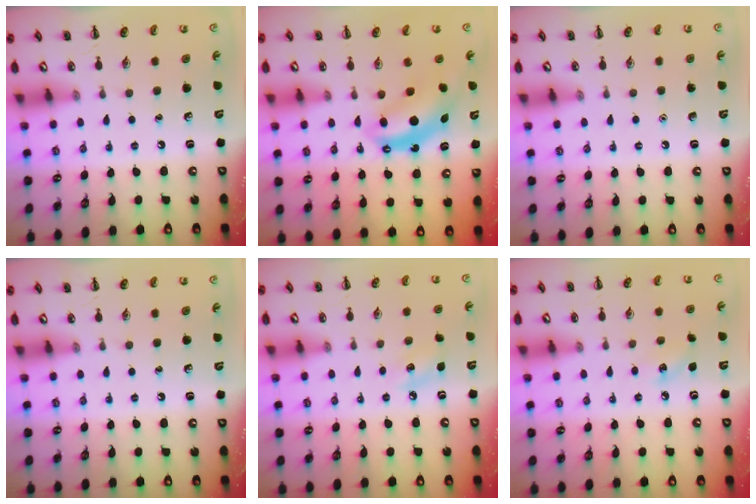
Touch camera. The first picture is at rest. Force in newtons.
{"total": 6.6, "press": 6.6, "slide": 0.5}
{"total": 1.6, "press": 1.6, "slide": 0.1}
{"total": 0.0}
{"total": 6.3, "press": 6.0, "slide": 2.0}
{"total": 5.2, "press": 5.0, "slide": 1.3}